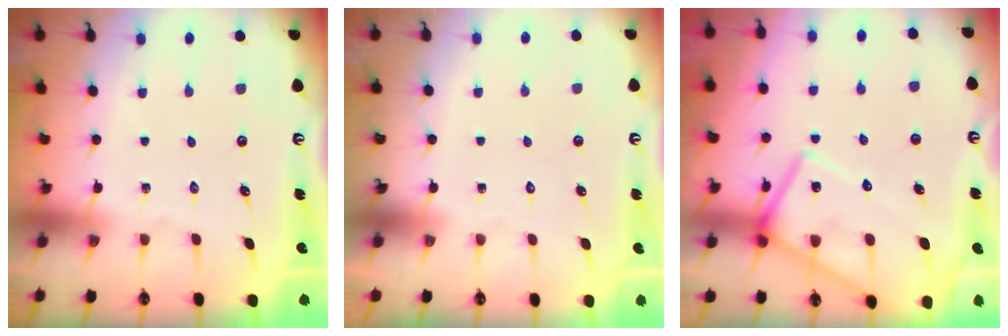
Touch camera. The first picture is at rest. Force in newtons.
{"total": 1.6, "press": 1.6, "slide": 0.1}
{"total": 14.1, "press": 14.0, "slide": 1.3}